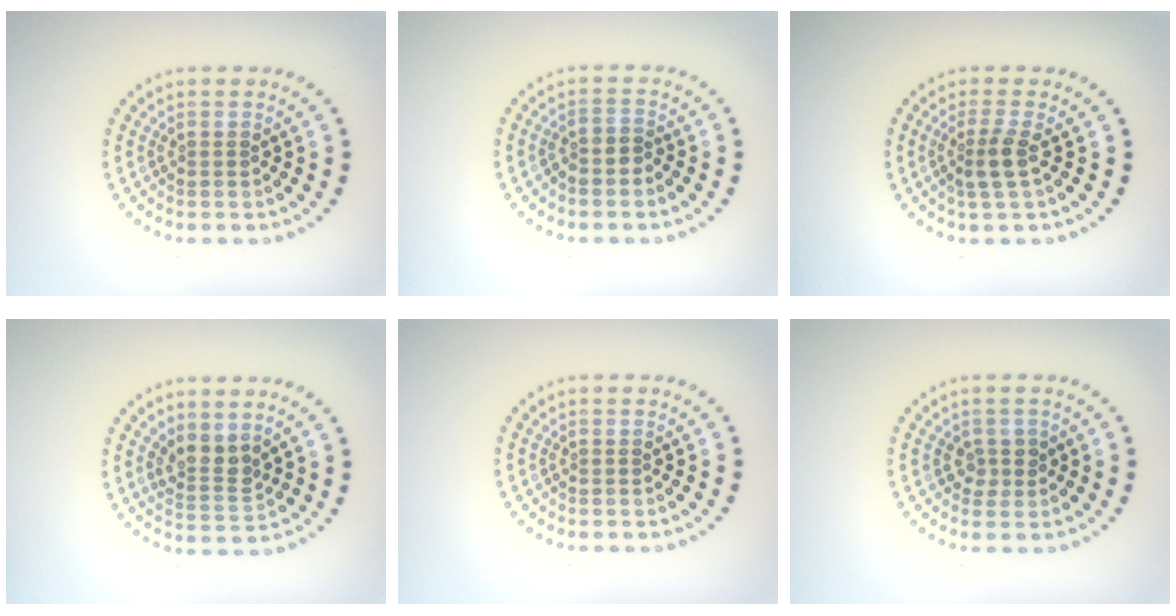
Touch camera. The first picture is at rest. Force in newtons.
{"total": 1.4, "press": 1.1, "slide": 0.8}
{"total": 2.2, "press": 1.9, "slide": 1.1}
{"total": 2.4, "press": 2.0, "slide": 1.4}
{"total": 0.0}
{"total": 1.4, "press": 1.3, "slide": 0.7}